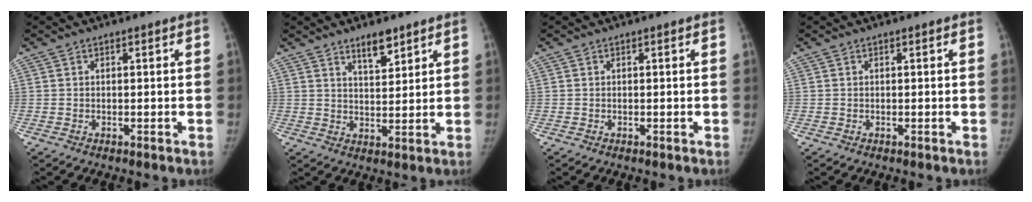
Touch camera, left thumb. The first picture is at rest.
{"total": 5.3, "force": [3.9, 1.8, 3.1], "torque": [-0.034, -0.032, 0.067]}
{"total": 0.0}
{"total": 0.0}